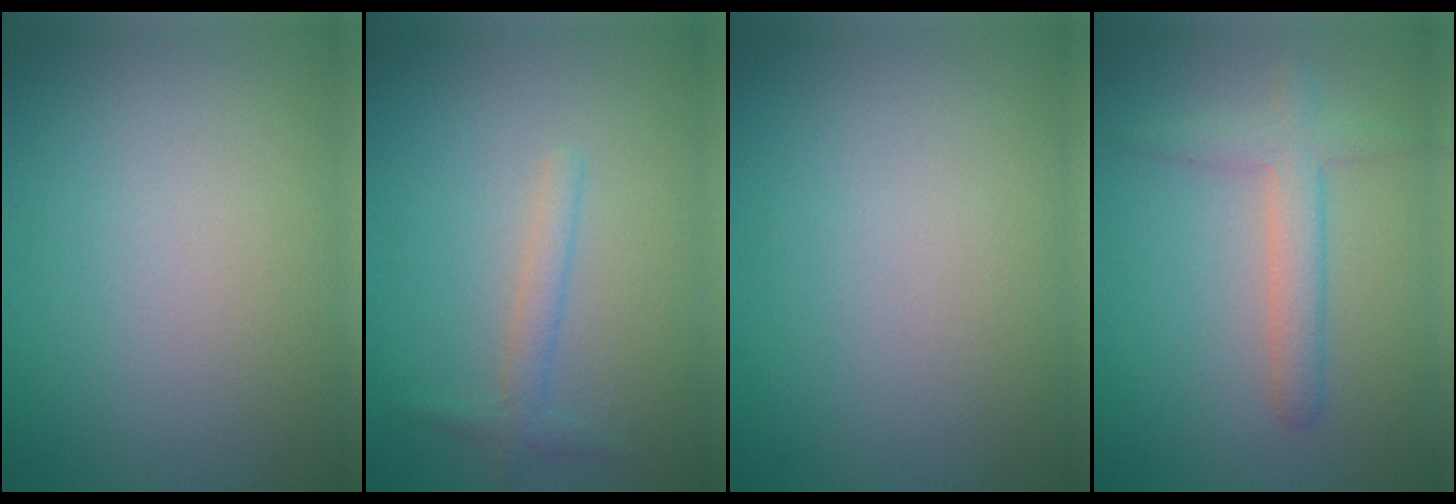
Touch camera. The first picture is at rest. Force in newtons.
{"total": 1.6, "press": 1.6, "slide": 0.1}
{"total": 0.0}
{"total": 2.8, "press": 2.8, "slide": 0.1}